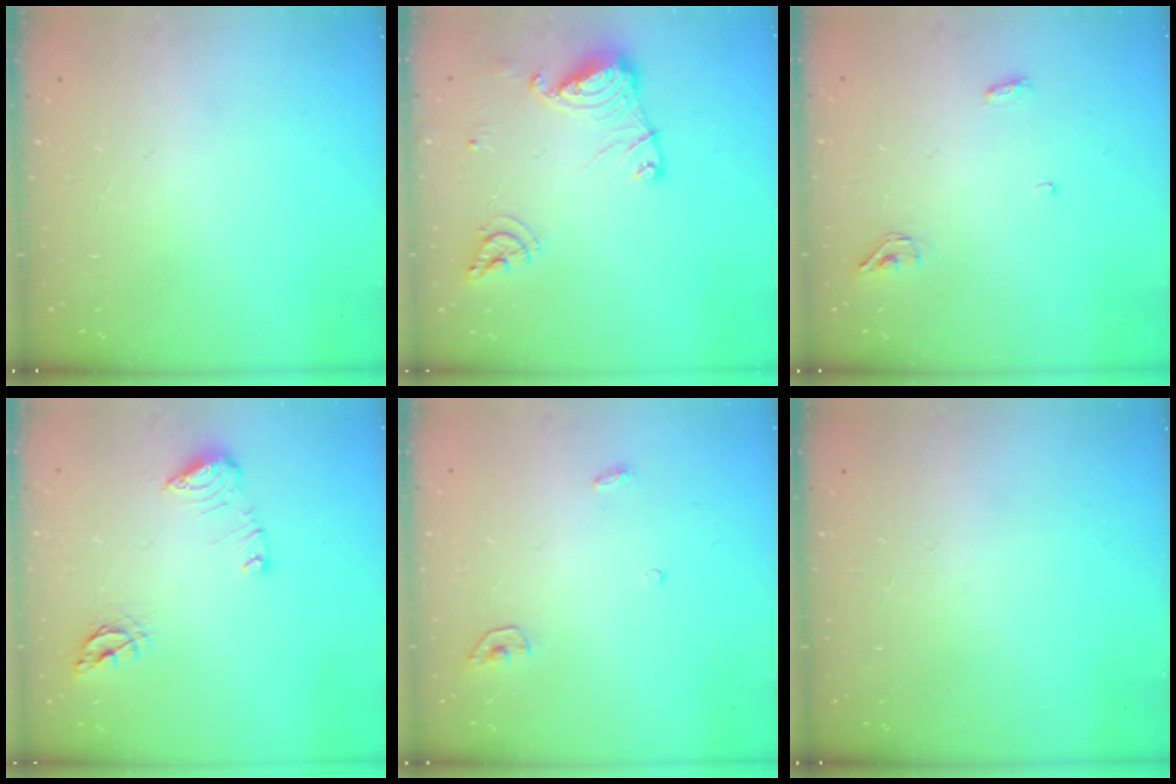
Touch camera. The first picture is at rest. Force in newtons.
{"total": 13.6, "press": 13.5, "slide": 1.5}
{"total": 3.2, "press": 3.0, "slide": 1.2}
{"total": 10.0, "press": 9.9, "slide": 1.0}
{"total": 3.4, "press": 3.3, "slide": 0.3}
{"total": 0.0}